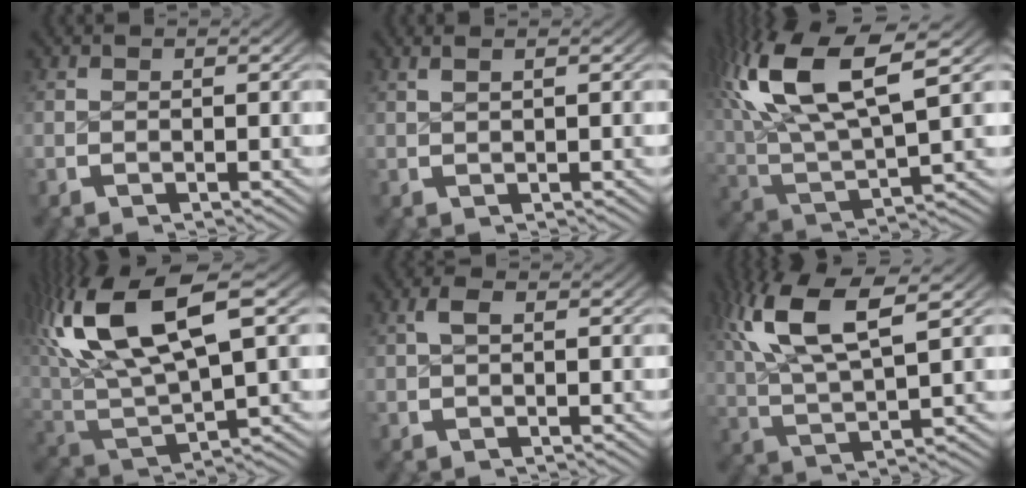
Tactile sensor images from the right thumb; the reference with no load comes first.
{"total": 1.3, "force": [0.7, -0.1, 1.1], "torque": [-0.014, 0.006, 0.016]}
{"total": 11.9, "force": [3.0, 6.3, 9.6], "torque": [-0.206, -0.010, 0.058]}
{"total": 13.5, "force": [3.0, 7.5, 10.7], "torque": [-0.237, -0.015, 0.061]}
{"total": 1.2, "force": [0.3, 0.4, 1.0], "torque": [-0.021, 0.004, 0.006]}
{"total": 8.8, "force": [3.2, 4.4, 6.9], "torque": [-0.144, -0.003, 0.059]}